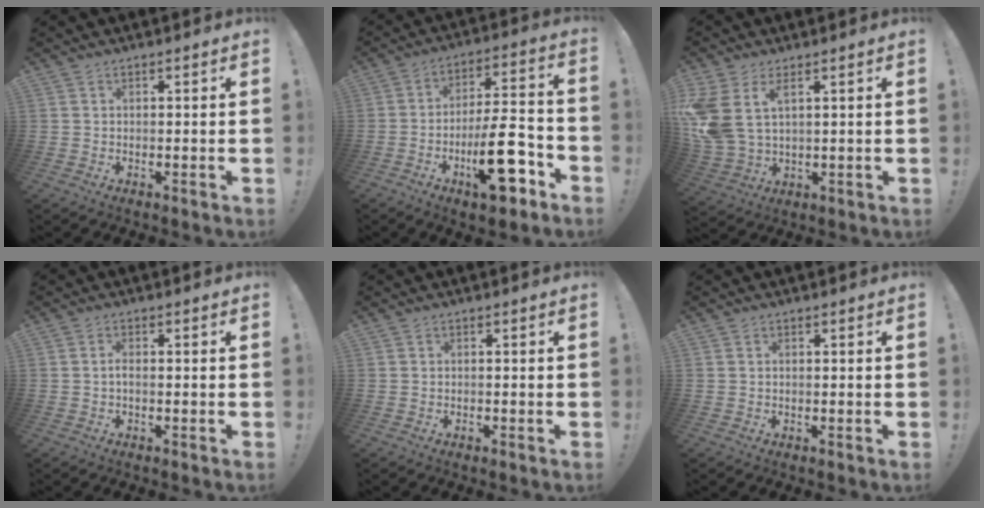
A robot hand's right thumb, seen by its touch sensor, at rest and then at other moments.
{"total": 19.0, "force": [-7.5, 6.8, 16.1], "torque": [-0.242, 0.048, -0.113]}
{"total": 9.6, "force": [4.5, 5.2, 6.6], "torque": [-0.150, -0.022, 0.086]}
{"total": 1.4, "force": [-0.6, 0.5, 1.2], "torque": [-0.026, 0.004, -0.011]}
{"total": 0.7, "force": [-0.7, 0.0, 0.1], "torque": [-0.005, 0.002, -0.012]}
{"total": 0.0}